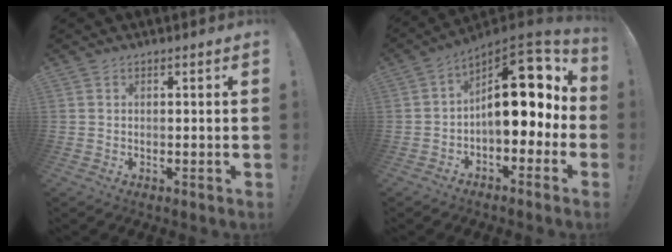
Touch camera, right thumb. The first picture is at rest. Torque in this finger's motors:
{"motor_torque": [2.40, 2.61, 1.46, -1.30, 0.13]}